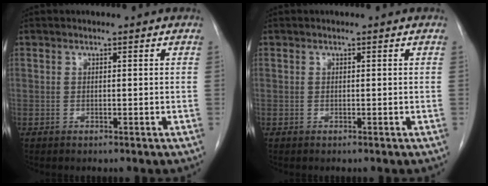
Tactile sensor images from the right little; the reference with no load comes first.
{"total": 0.0}